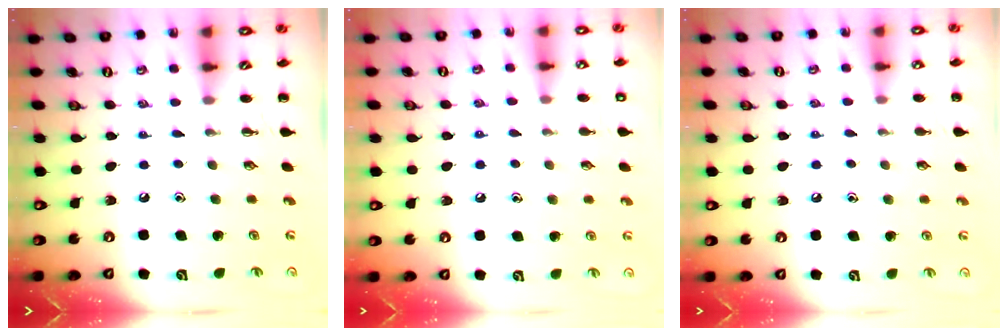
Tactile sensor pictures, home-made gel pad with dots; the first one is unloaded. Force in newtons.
{"total": 9.4, "press": 9.2, "slide": 2.0}
{"total": 5.1, "press": 4.9, "slide": 1.4}